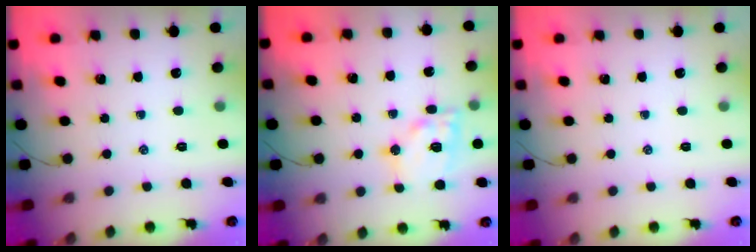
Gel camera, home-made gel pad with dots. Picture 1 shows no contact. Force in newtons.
{"total": 14.3, "press": 14.1, "slide": 2.6}
{"total": 0.0}